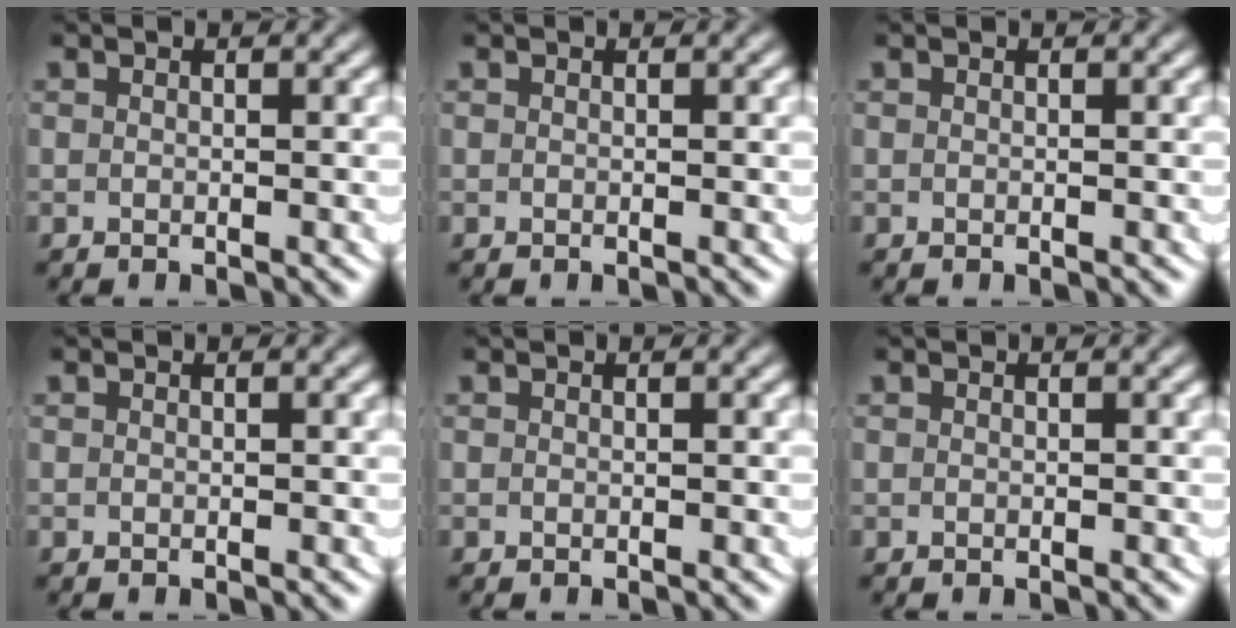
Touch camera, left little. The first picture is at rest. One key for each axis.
{"total": 0.0}
{"total": 0.0}
{"total": 0.0}
{"total": 0.0}
{"total": 0.0}